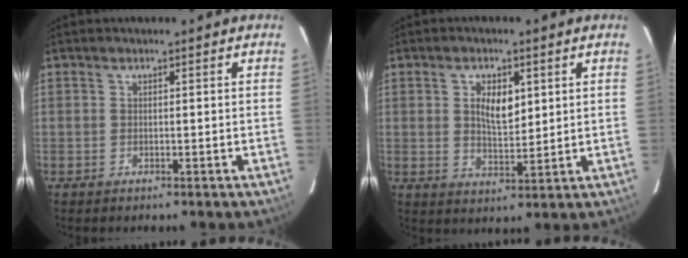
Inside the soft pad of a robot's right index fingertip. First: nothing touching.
{"total": 5.9, "force": [1.8, 3.0, 4.8], "torque": [-0.082, 0.002, 0.035]}